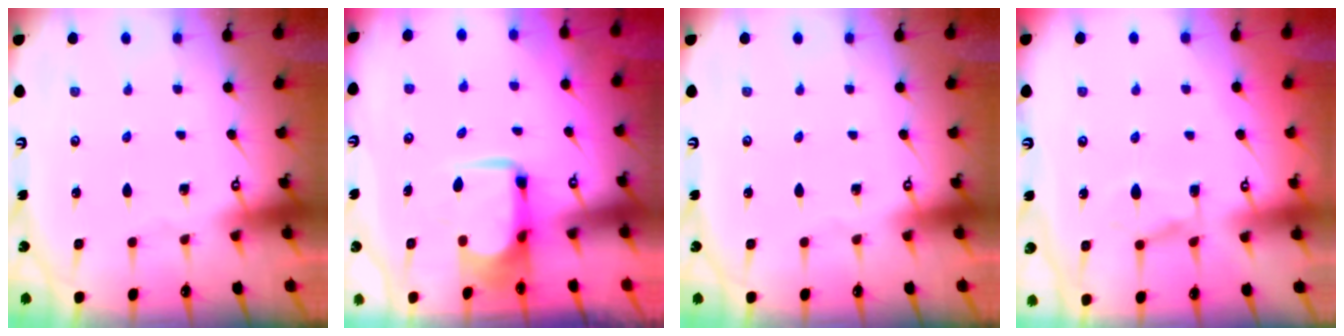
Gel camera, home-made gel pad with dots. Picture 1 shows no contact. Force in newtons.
{"total": 2.2, "press": 2.1, "slide": 0.7}
{"total": 0.0}
{"total": 1.6, "press": 0.4, "slide": 1.6}